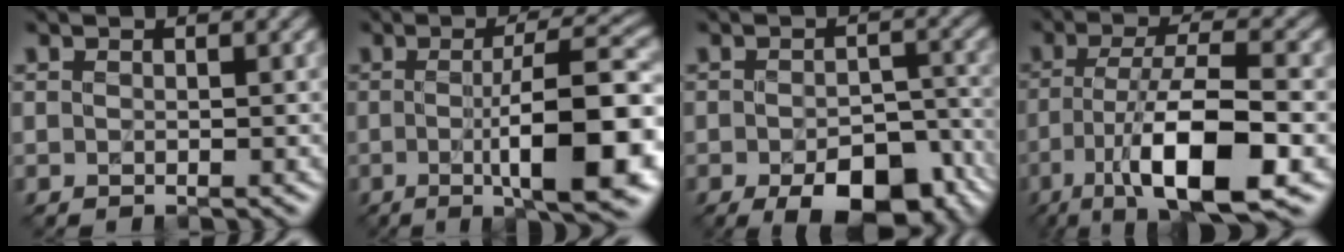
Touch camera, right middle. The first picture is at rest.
{"total": 11.1, "force": [-1.5, 2.4, 10.7], "torque": [-0.142, -0.002, -0.024]}
{"total": 9.1, "force": [-5.1, 4.3, 6.2], "torque": [-0.082, -0.014, -0.059]}
{"total": 10.9, "force": [-4.1, 3.1, 9.6], "torque": [-0.171, 0.000, -0.071]}